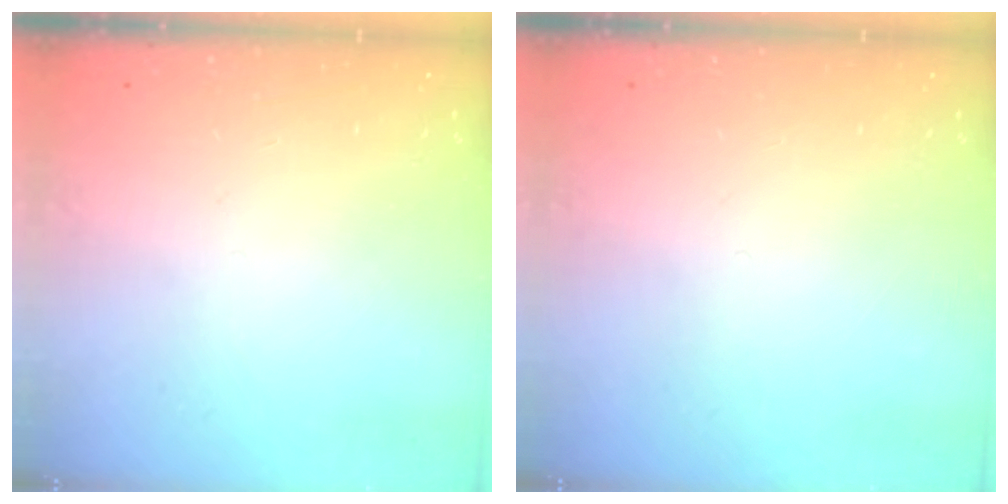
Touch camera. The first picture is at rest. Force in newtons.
{"total": 0.0}